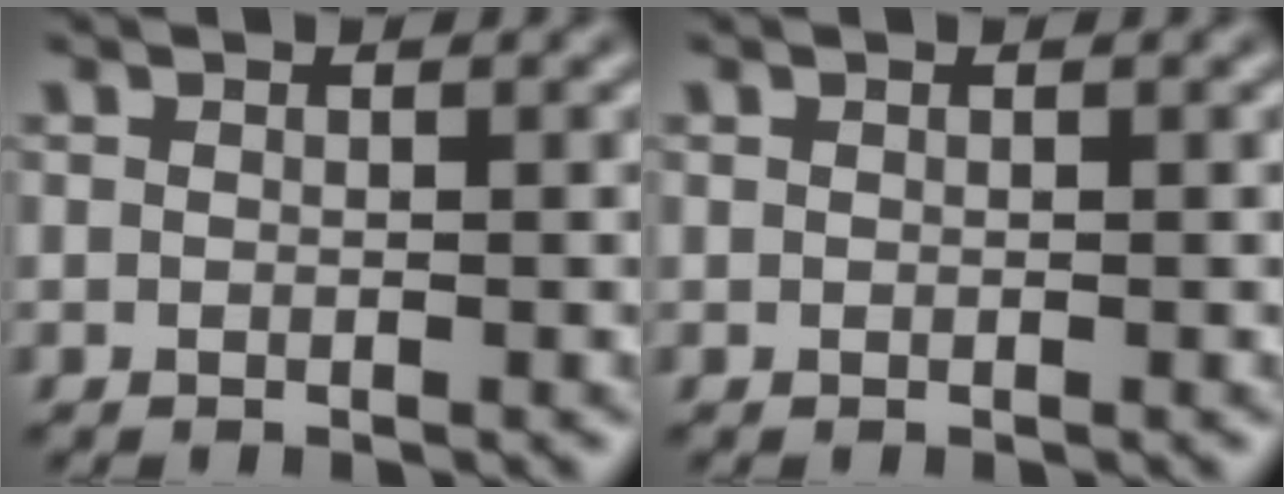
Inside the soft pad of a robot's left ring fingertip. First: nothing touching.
{"total": 0.0}